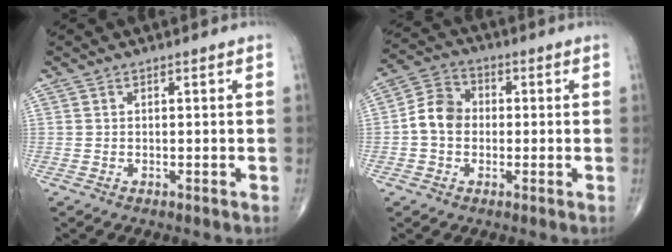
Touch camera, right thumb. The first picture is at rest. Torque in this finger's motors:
{"motor_torque": [0.67, 1.57, 0.70, -0.07, 0.04]}